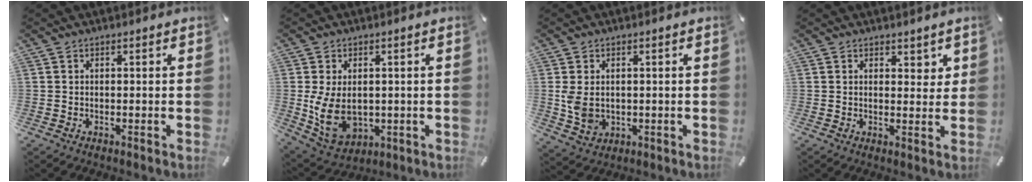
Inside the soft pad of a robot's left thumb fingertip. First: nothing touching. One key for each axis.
{"total": 9.9, "fx": -0.1, "fy": 7.4, "fz": 6.6, "tx": -0.120, "ty": -0.003, "tz": 0.003}
{"total": 5.4, "fx": 0.3, "fy": 4.2, "fz": 3.3, "tx": -0.066, "ty": -0.005, "tz": 0.001}
{"total": 2.8, "fx": 1.9, "fy": 1.8, "fz": 0.8, "tx": 0.012, "ty": -0.011, "tz": 0.027}